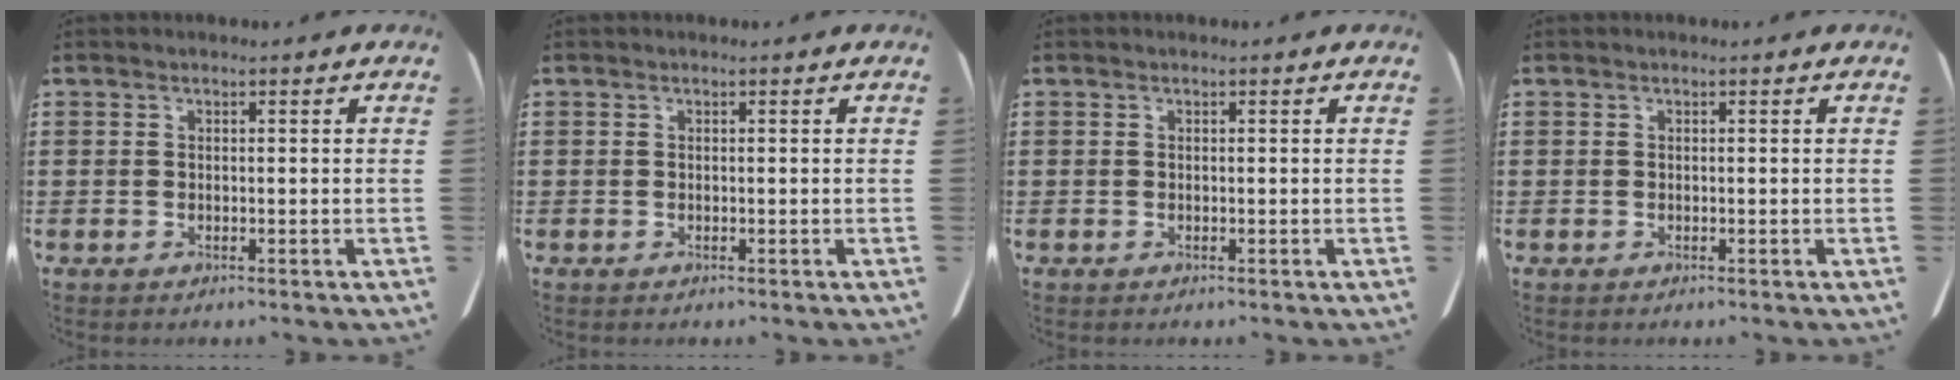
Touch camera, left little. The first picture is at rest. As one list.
[{"total": 0.0}, {"total": 0.0}, {"total": 0.0}]